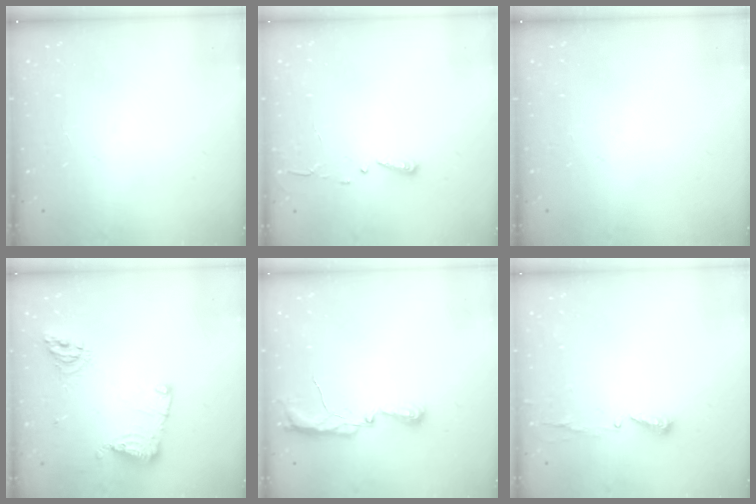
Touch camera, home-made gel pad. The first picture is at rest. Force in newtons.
{"total": 3.0, "press": 2.9, "slide": 0.3}
{"total": 0.0}
{"total": 11.8, "press": 11.7, "slide": 1.4}
{"total": 6.4, "press": 6.3, "slide": 0.8}
{"total": 4.8, "press": 4.8, "slide": 0.3}